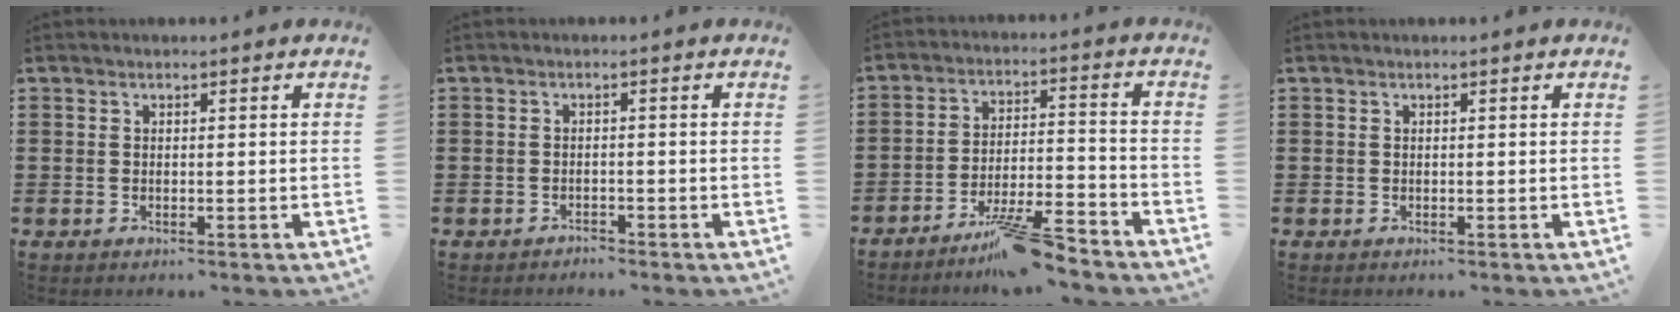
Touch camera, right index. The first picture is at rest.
{"total": 1.2, "force": [-1.2, 0.2, -0.1], "torque": [-0.003, 0.004, -0.027]}
{"total": 8.8, "force": [-7.3, 0.9, 4.7], "torque": [-0.077, 0.014, -0.135]}
{"total": 0.0}